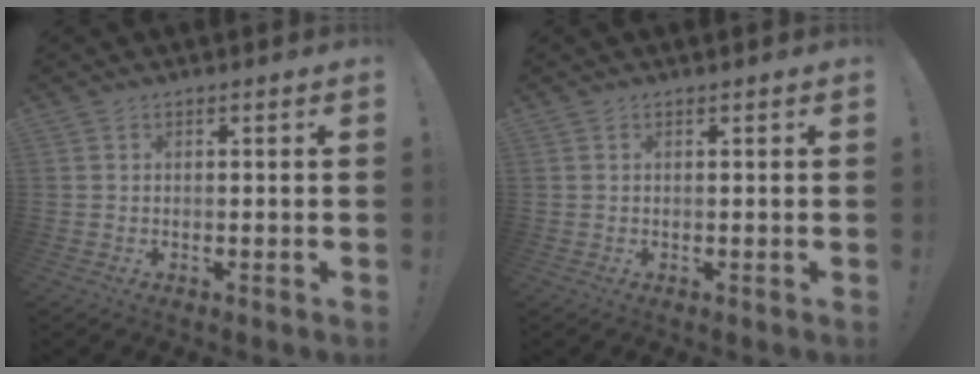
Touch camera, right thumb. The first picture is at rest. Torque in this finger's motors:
{"motor_torque": [-0.04, -0.04, 0.09, -0.15, 0.00]}